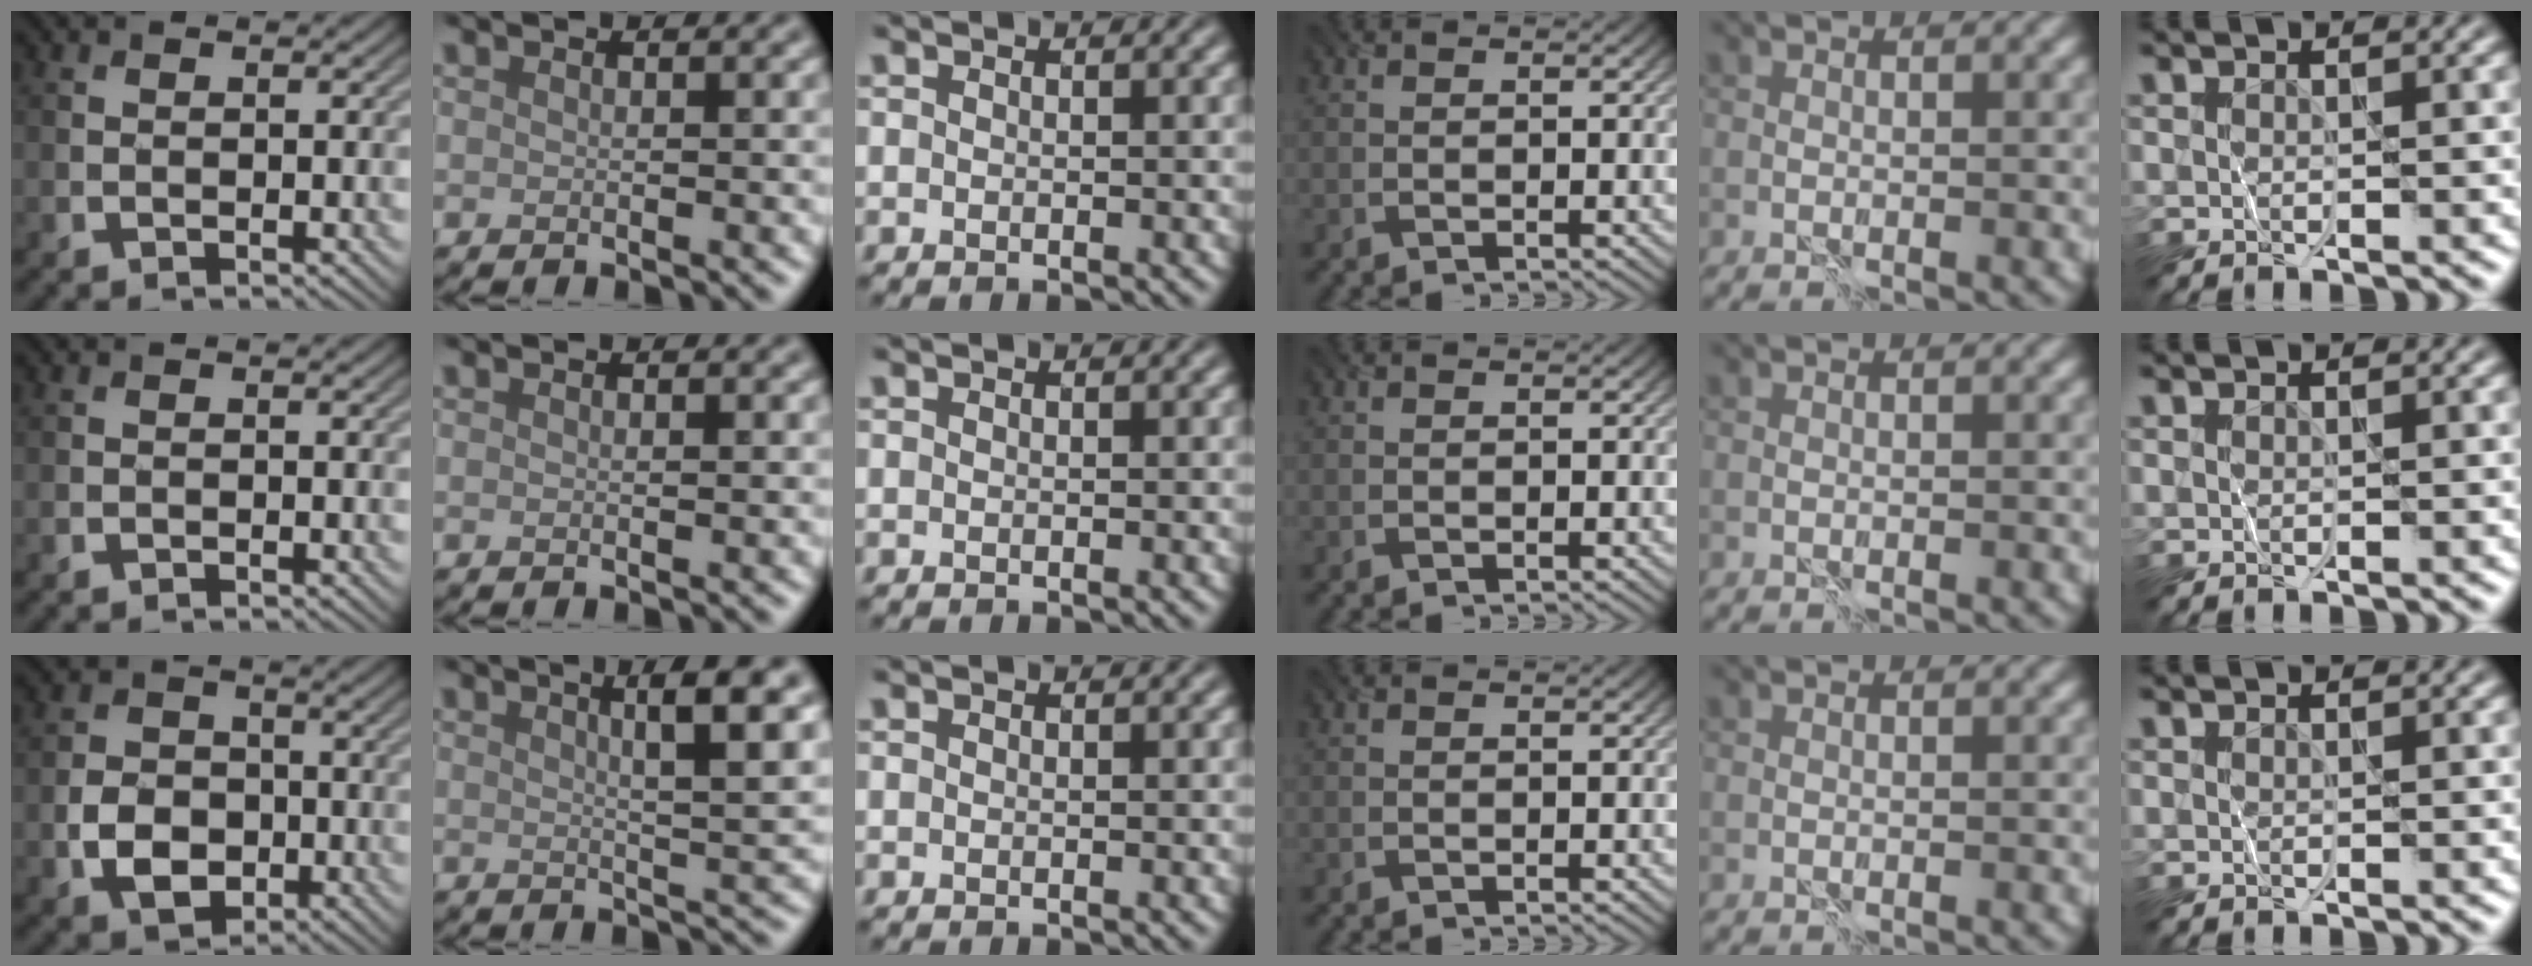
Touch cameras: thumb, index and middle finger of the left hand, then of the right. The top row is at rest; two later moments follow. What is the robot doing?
{"motion": "wrap", "object": "plastic wrap"}